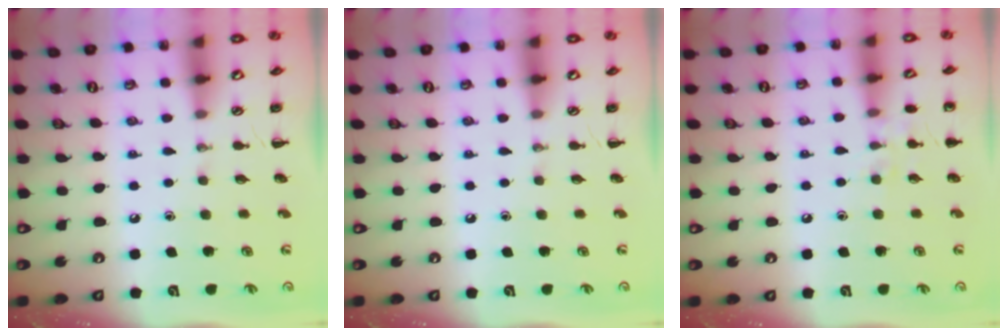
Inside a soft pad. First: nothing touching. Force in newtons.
{"total": 0.0}
{"total": 6.7, "press": 6.4, "slide": 2.0}